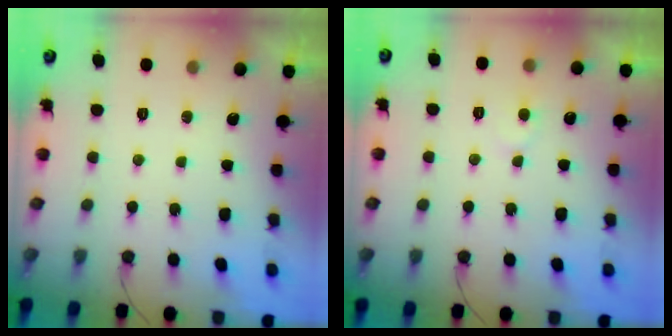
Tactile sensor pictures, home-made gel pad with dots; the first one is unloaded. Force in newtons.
{"total": 5.1, "press": 5.1, "slide": 0.4}